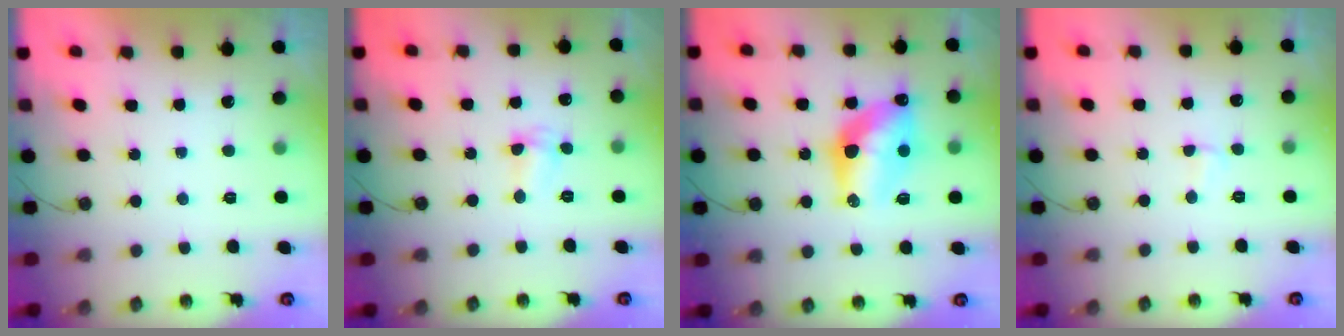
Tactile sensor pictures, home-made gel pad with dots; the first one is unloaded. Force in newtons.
{"total": 2.2, "press": 2.2, "slide": 0.5}
{"total": 13.3, "press": 13.3, "slide": 0.8}
{"total": 3.7, "press": 1.9, "slide": 3.2}